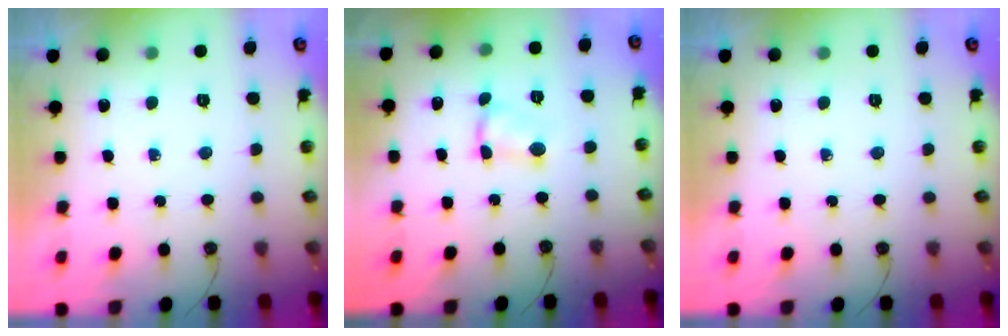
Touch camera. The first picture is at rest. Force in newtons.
{"total": 2.5, "press": 2.5, "slide": 0.3}
{"total": 0.0}